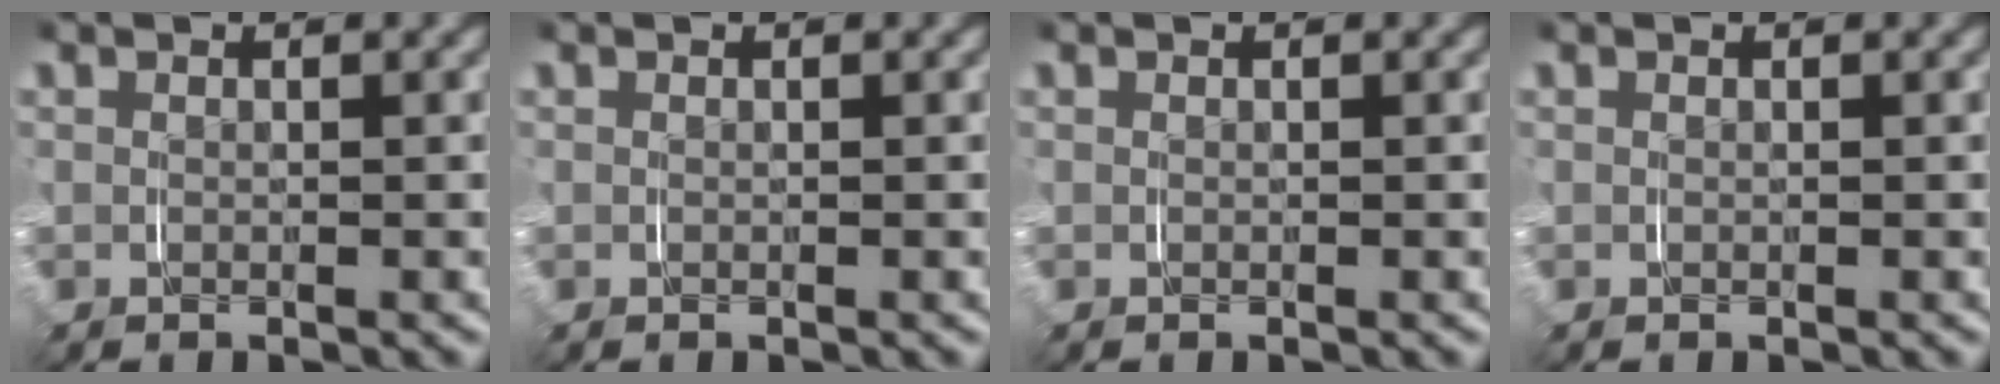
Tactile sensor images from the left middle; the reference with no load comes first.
{"total": 0.0}
{"total": 0.0}
{"total": 0.0}